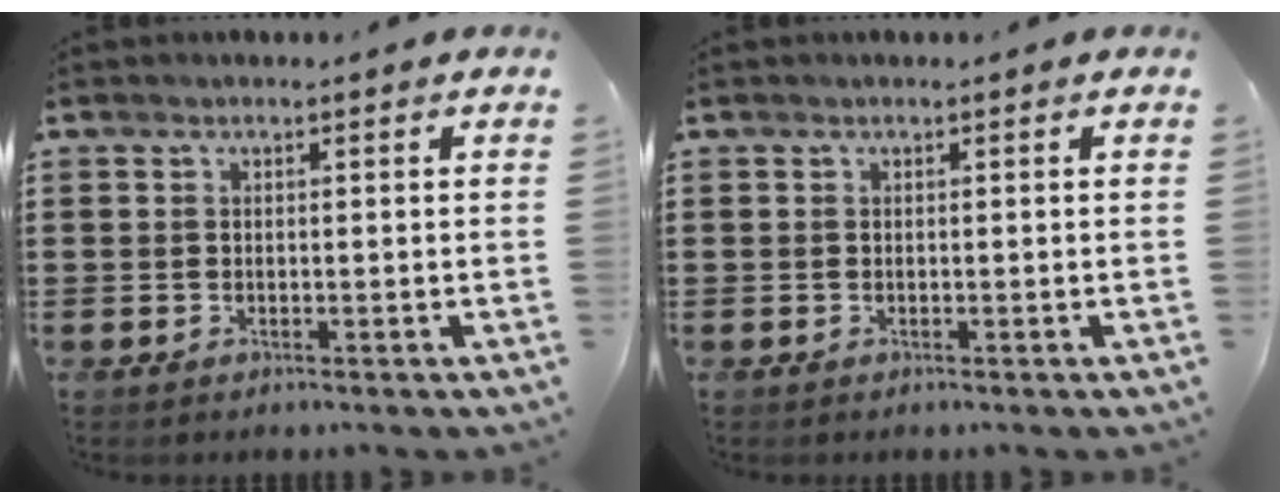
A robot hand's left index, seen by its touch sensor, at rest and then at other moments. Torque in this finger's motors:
{"motor_torque": [0.00, 0.00, 0.00, 0.00]}